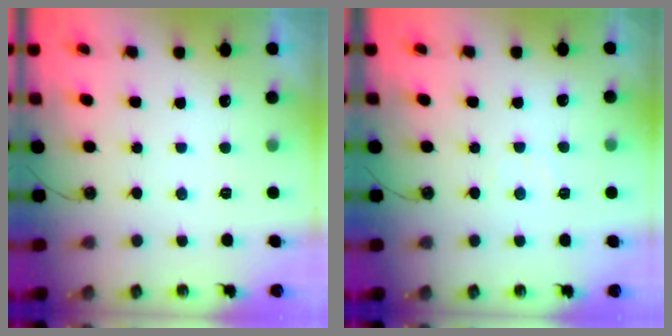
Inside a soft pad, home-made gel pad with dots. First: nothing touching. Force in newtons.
{"total": 4.6, "press": 4.6, "slide": 0.5}